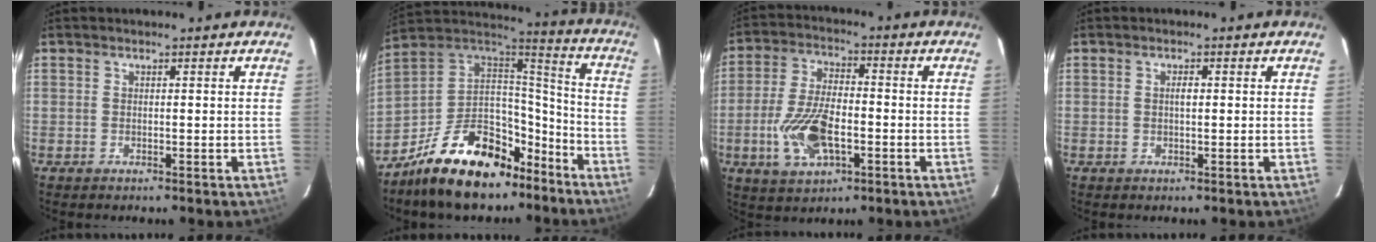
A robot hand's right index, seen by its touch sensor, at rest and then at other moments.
{"total": 23.2, "force": [-15.2, 11.8, 13.0], "torque": [-0.249, 0.033, -0.233]}
{"total": 12.4, "force": [-3.6, 6.1, 10.2], "torque": [-0.216, -0.004, -0.064]}
{"total": 1.3, "force": [0.1, 0.6, 1.1], "torque": [-0.021, 0.001, 0.000]}